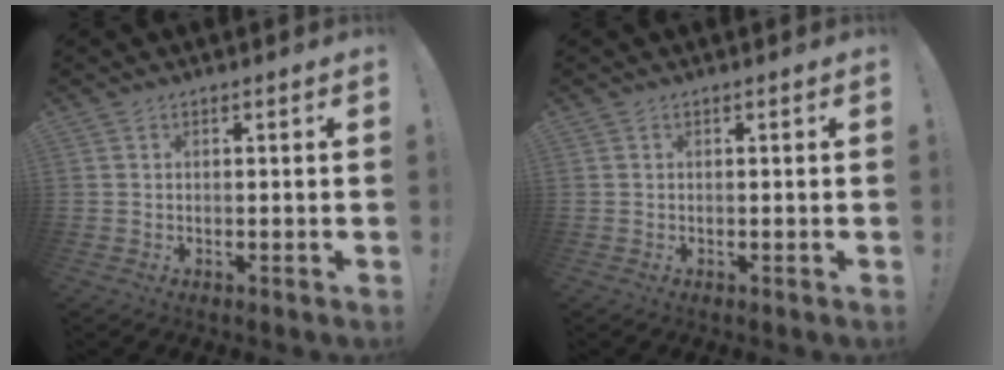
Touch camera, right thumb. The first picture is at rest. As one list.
[{"total": 0.0}]